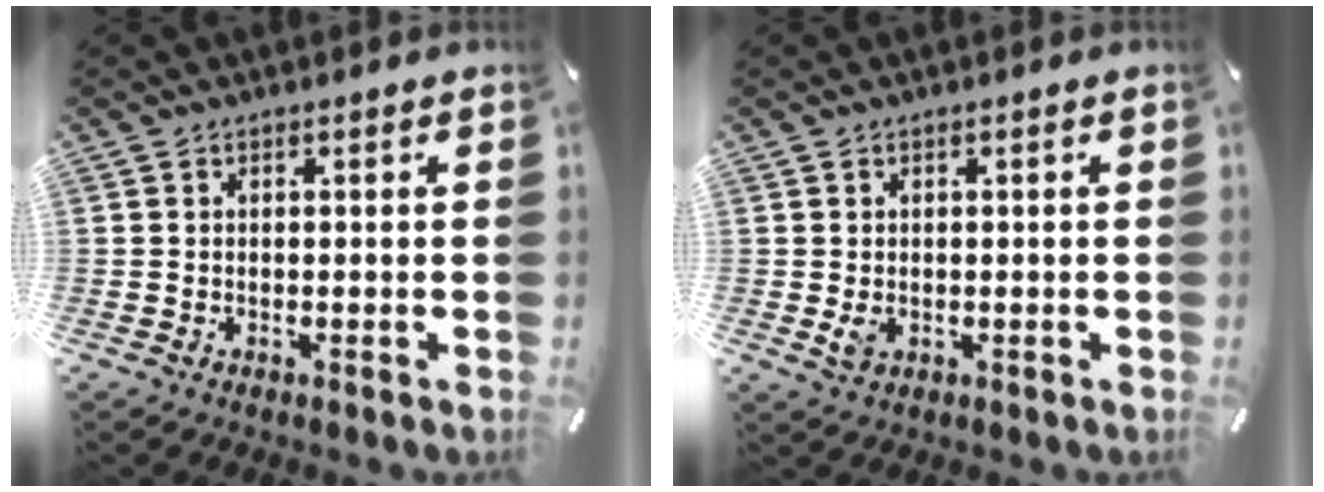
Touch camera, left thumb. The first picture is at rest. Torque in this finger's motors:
{"motor_torque": [0.36, 0.28, 0.21, -0.04, 0.05]}